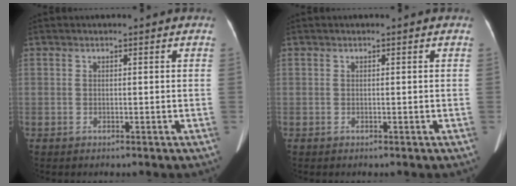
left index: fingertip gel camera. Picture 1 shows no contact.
{"total": 0.0}